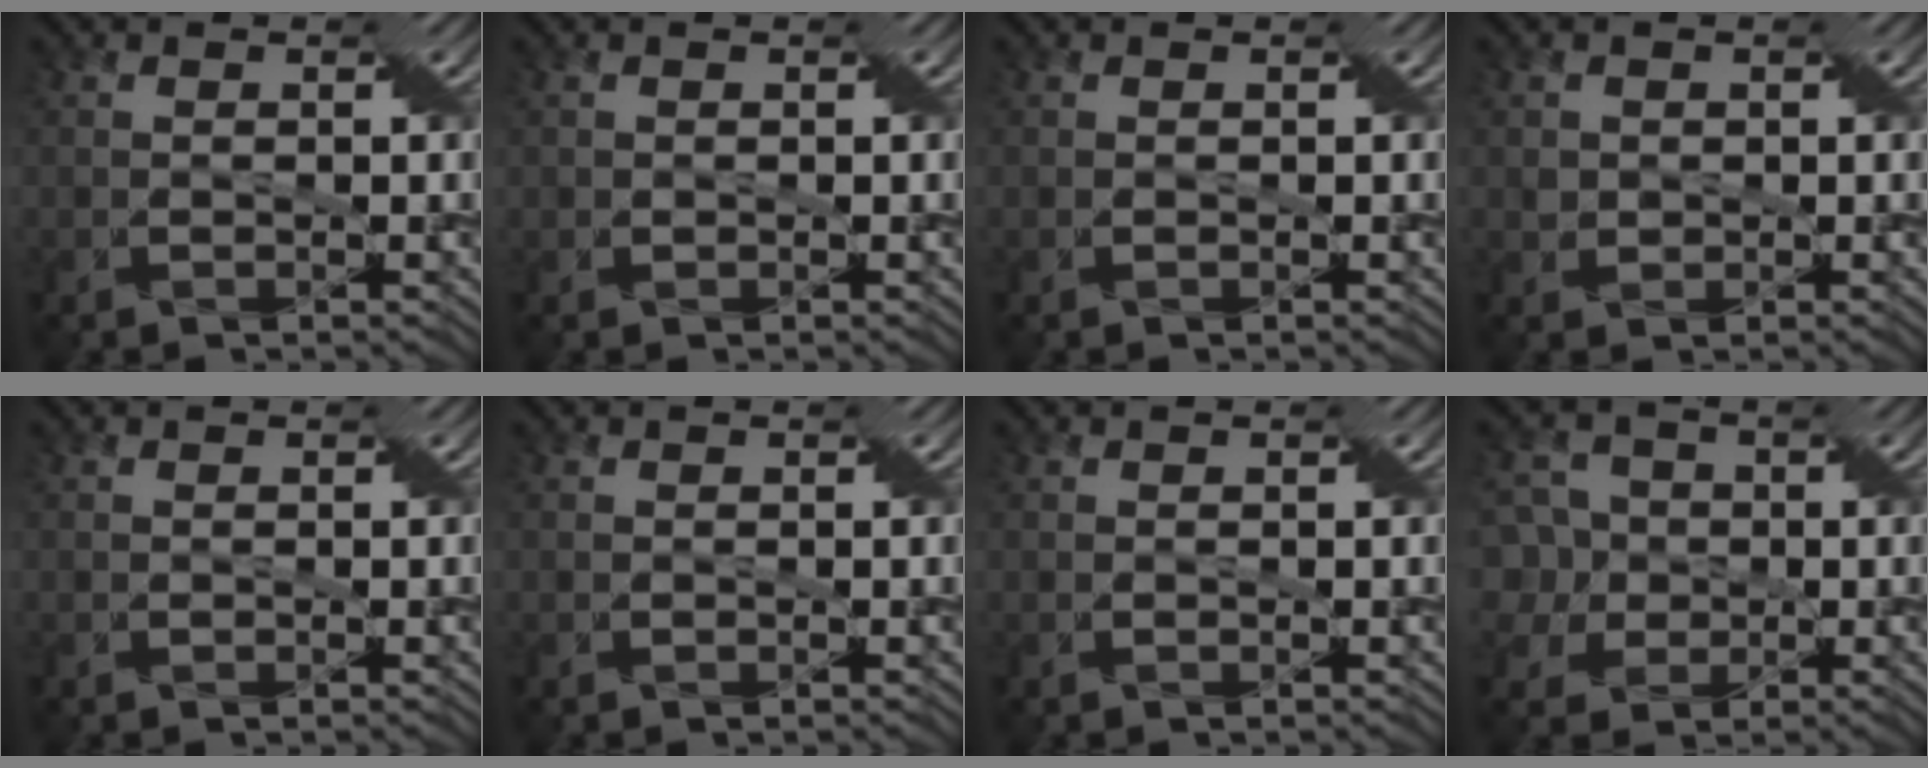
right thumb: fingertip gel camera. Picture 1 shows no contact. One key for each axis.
{"total": 0.5, "fx": 0.2, "fy": 0.5, "fz": 0.1, "tx": -0.002, "ty": -0.001, "tz": 0.003}
{"total": 0.0}
{"total": 1.6, "fx": 0.4, "fy": 1.5, "fz": 0.6, "tx": -0.019, "ty": -0.001, "tz": 0.002}
{"total": 0.0}
{"total": 0.0}
{"total": 0.0}
{"total": 8.7, "fx": -1.1, "fy": 8.0, "fz": 3.4, "tx": -0.126, "ty": 0.015, "tz": -0.045}